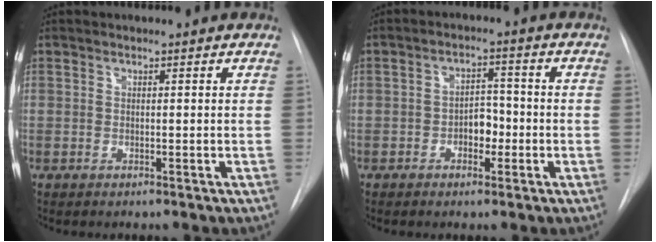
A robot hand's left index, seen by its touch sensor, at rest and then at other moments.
{"total": 3.8, "force": [-1.3, 2.3, 2.7], "torque": [-0.035, 0.011, -0.022]}